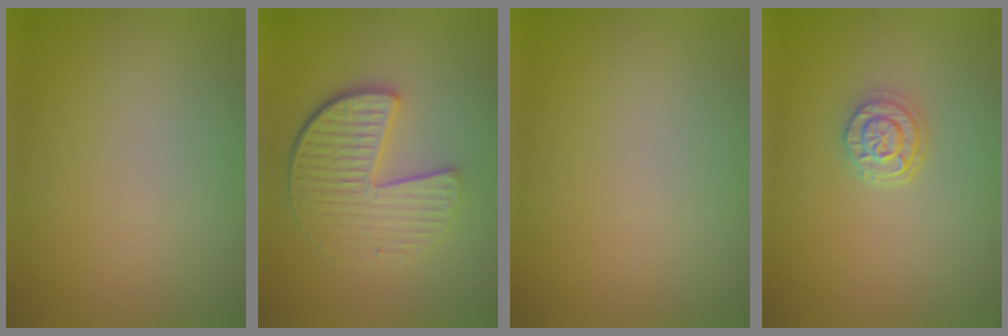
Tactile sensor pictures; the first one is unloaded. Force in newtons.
{"total": 5.4, "press": 4.1, "slide": 3.6}
{"total": 0.0}
{"total": 2.3, "press": 2.0, "slide": 1.1}